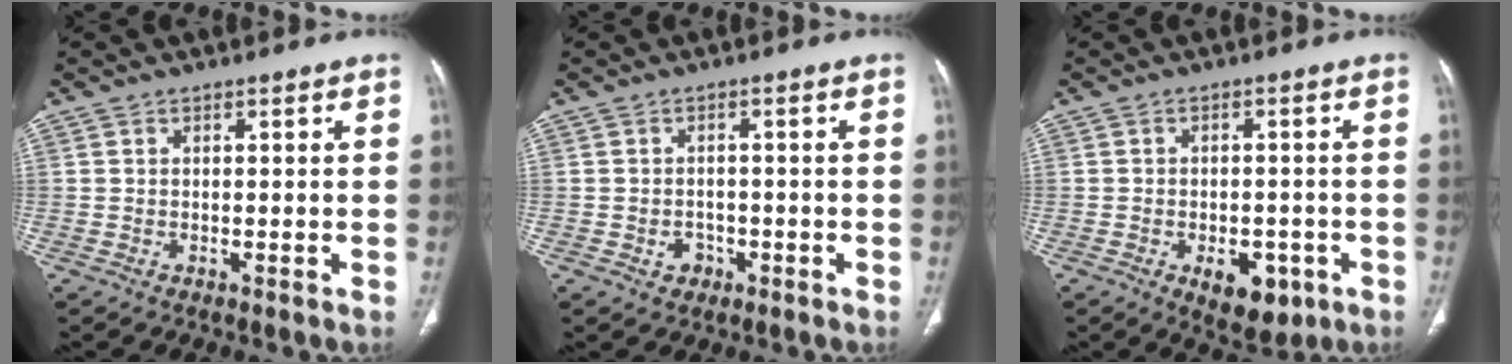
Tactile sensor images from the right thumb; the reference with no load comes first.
{"total": 2.5, "force": [-1.0, 2.1, 0.8], "torque": [-0.001, 0.010, -0.010]}
{"total": 8.1, "force": [-3.4, 4.7, 5.6], "torque": [-0.056, 0.009, -0.034]}